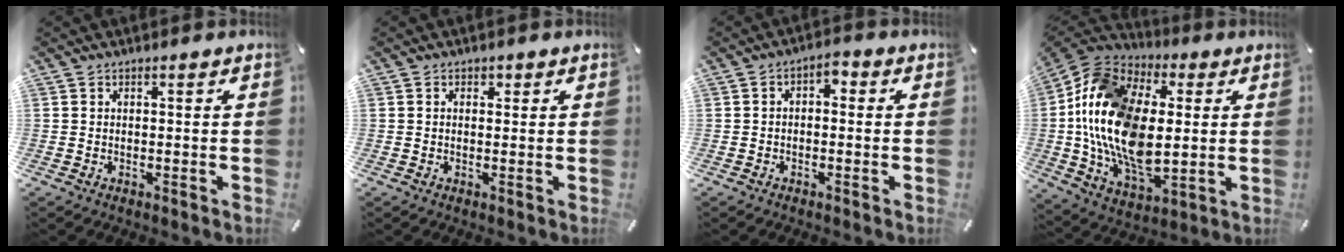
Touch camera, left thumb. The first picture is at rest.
{"total": 0.8, "force": [0.3, 0.7, 0.2], "torque": [0.002, 0.003, 0.002]}
{"total": 2.5, "force": [-1.6, 1.4, 1.3], "torque": [-0.023, 0.017, -0.033]}
{"total": 22.0, "force": [0.5, 14.6, 16.4], "torque": [-0.376, -0.005, 0.004]}